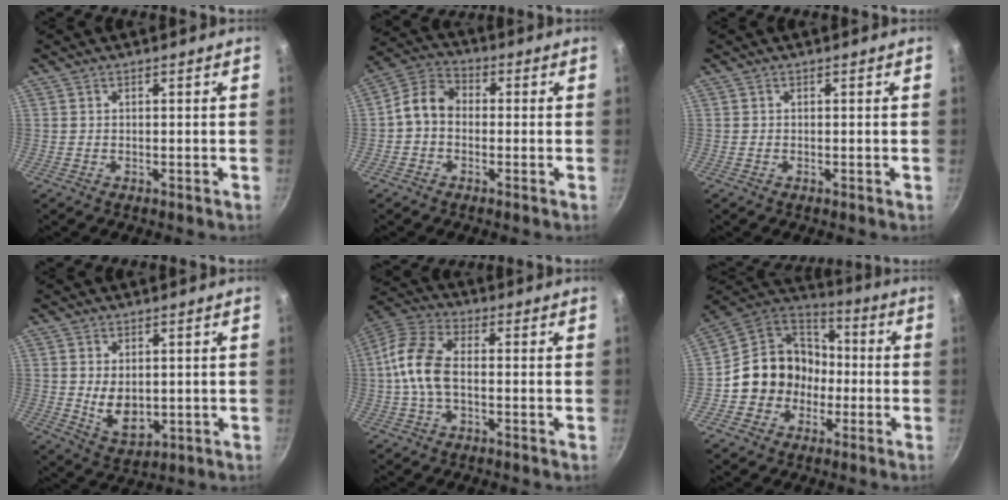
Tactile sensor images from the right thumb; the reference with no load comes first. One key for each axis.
{"total": 7.1, "fx": -0.8, "fy": 5.5, "fz": 4.4, "tx": -0.065, "ty": 0.027, "tz": -0.037}
{"total": 0.0}
{"total": 7.3, "fx": 0.5, "fy": 4.7, "fz": 5.6, "tx": -0.085, "ty": -0.019, "tz": 0.024}
{"total": 10.6, "fx": -0.6, "fy": 5.9, "fz": 8.8, "tx": -0.173, "ty": 0.032, "tz": -0.028}
{"total": 14.7, "fx": -2.6, "fy": 13.1, "fz": 6.0, "tx": -0.060, "ty": 0.049, "tz": -0.053}